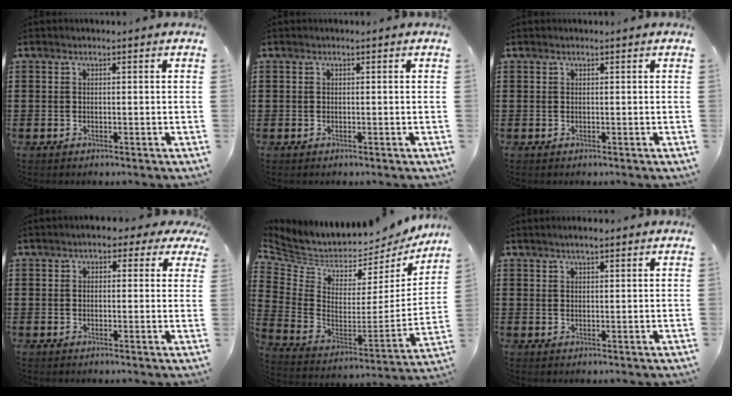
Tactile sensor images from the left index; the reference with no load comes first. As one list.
[{"total": 0.0}, {"total": 0.0}, {"total": 2.4, "force": [1.4, 1.4, 1.3], "torque": [-0.024, 0.008, 0.021]}, {"total": 4.1, "force": [3.5, 1.7, 1.3], "torque": [-0.052, -0.048, 0.057]}, {"total": 1.9, "force": [1.6, 0.3, 1.0], "torque": [-0.021, 0.004, 0.030]}]